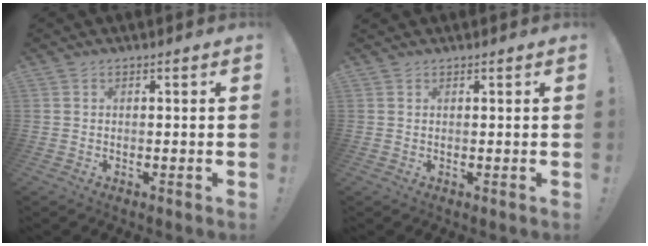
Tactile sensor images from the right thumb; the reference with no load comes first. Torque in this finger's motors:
{"motor_torque": [0.36, 0.39, 0.10, 0.00, 0.08]}